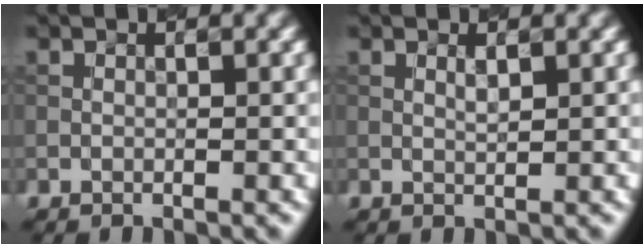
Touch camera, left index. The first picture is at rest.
{"total": 0.7, "force": [0.4, 0.1, 0.6], "torque": [-0.012, 0.000, 0.008]}